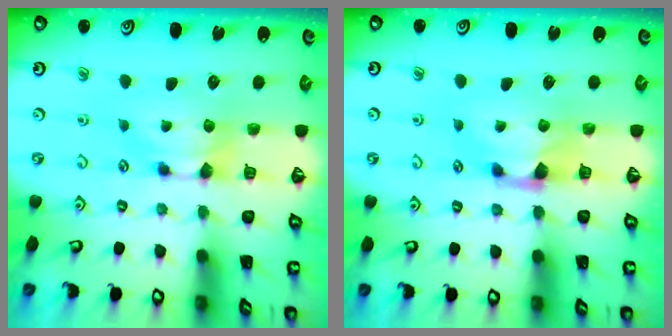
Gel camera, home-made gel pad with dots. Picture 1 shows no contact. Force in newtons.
{"total": 1.6, "press": 0.9, "slide": 1.3}